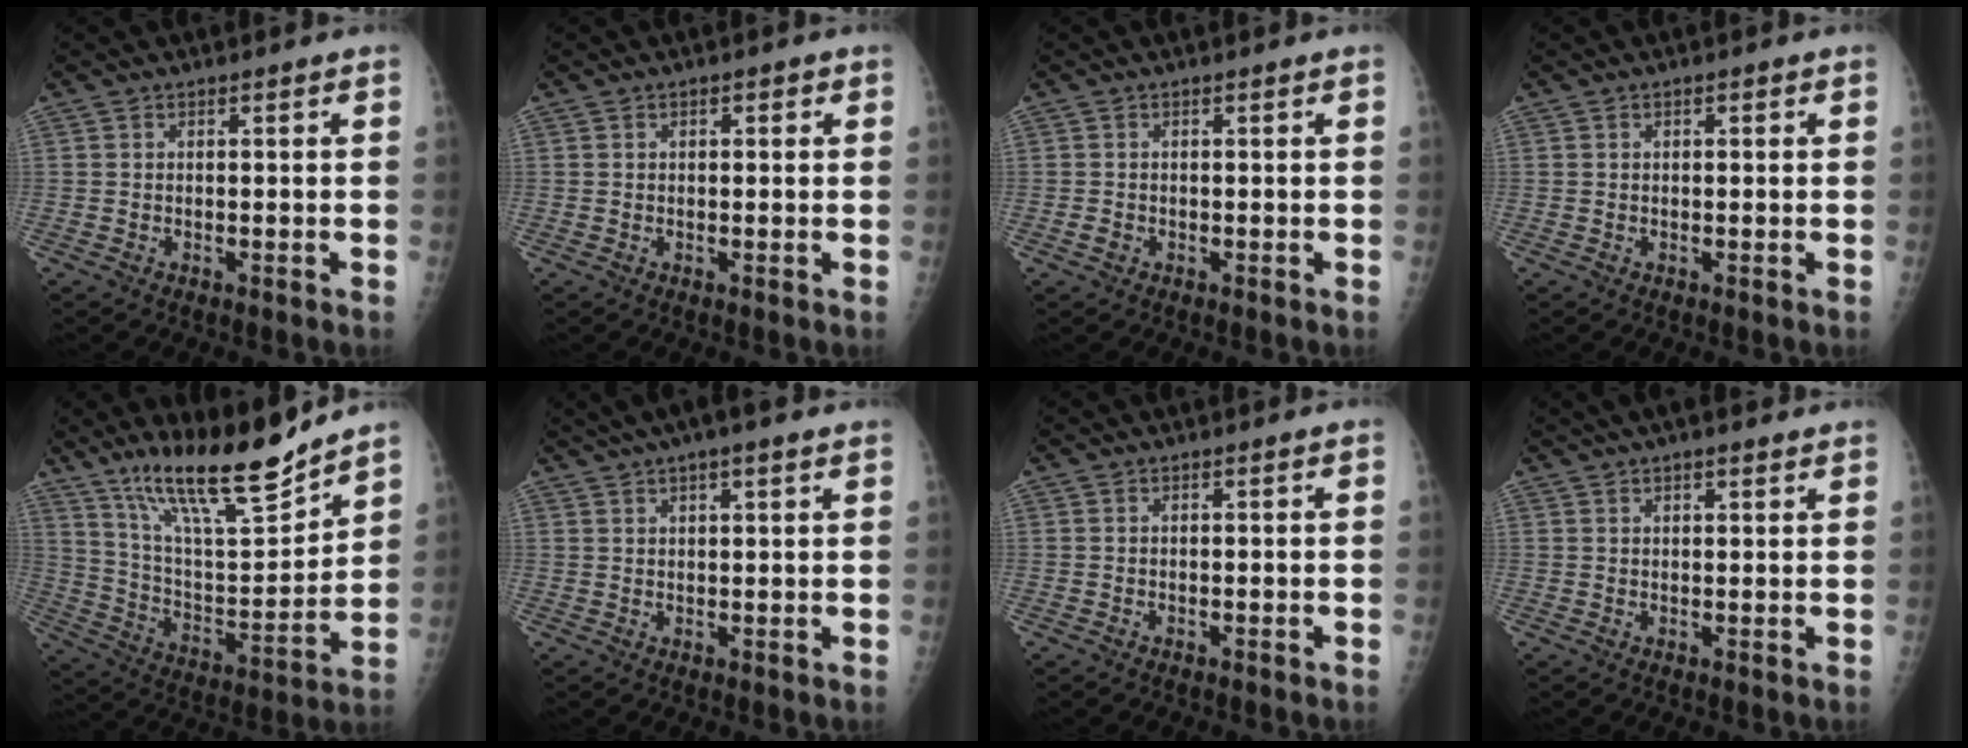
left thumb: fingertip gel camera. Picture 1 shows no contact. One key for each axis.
{"total": 1.2, "fx": 0.6, "fy": 0.8, "fz": 0.6, "tx": 0.003, "ty": -0.001, "tz": 0.005}
{"total": 0.9, "fx": 0.0, "fy": 0.8, "fz": 0.4, "tx": -0.003, "ty": 0.001, "tz": 0.001}
{"total": 0.6, "fx": 0.4, "fy": 0.4, "fz": 0.3, "tx": 0.002, "ty": -0.001, "tz": 0.003}
{"total": 19.8, "fx": 15.8, "fy": 3.9, "fz": 11.2, "tx": -0.155, "ty": -0.097, "tz": 0.279}
{"total": 9.1, "fx": 6.3, "fy": 2.3, "fz": 6.2, "tx": -0.089, "ty": 0.015, "tz": 0.099}
{"total": 0.0}
{"total": 6.3, "fx": 4.7, "fy": 2.0, "fz": 3.6, "tx": -0.040, "ty": 0.007, "tz": 0.073}